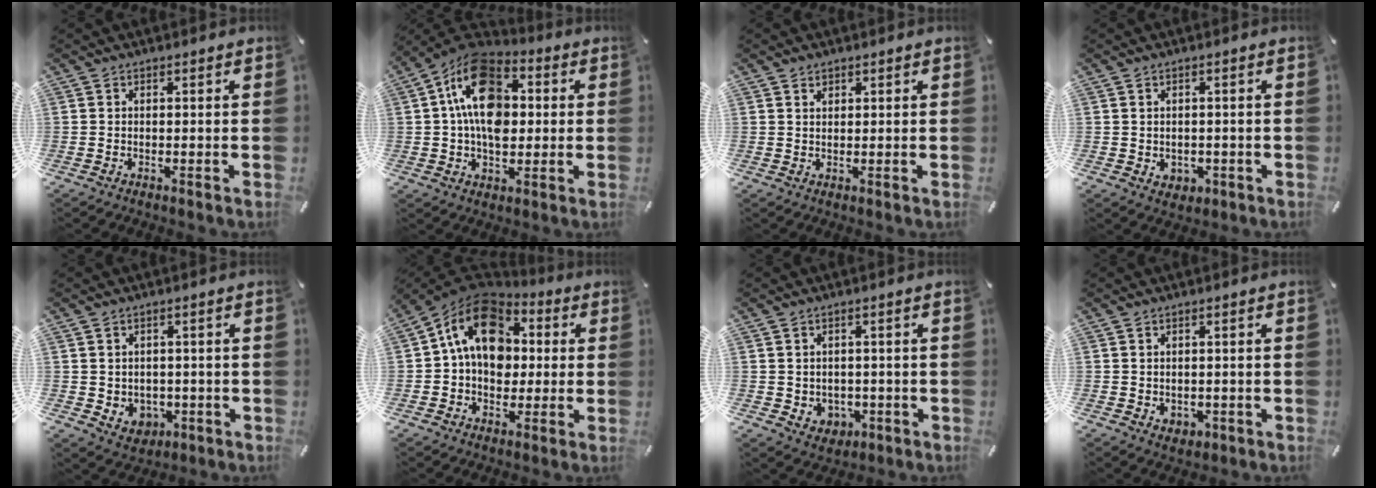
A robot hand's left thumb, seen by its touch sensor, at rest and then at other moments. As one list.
[{"total": 17.0, "force": [2.0, 11.7, 12.2], "torque": [-0.212, 0.001, 0.035]}, {"total": 1.2, "force": [0.9, 0.8, 0.2], "torque": [0.003, -0.004, 0.016]}, {"total": 2.6, "force": [-0.2, 2.4, 0.9], "torque": [-0.010, 0.000, -0.006]}, {"total": 4.5, "force": [0.3, 4.3, 1.2], "torque": [-0.014, -0.001, 0.007]}, {"total": 15.9, "force": [3.3, 12.0, 10.0], "torque": [-0.171, -0.001, 0.060]}, {"total": 3.9, "force": [0.5, 3.8, 0.7], "torque": [-0.005, -0.003, 0.009]}, {"total": 2.1, "force": [-0.1, 2.0, 0.8], "torque": [-0.007, 0.000, -0.003]}]